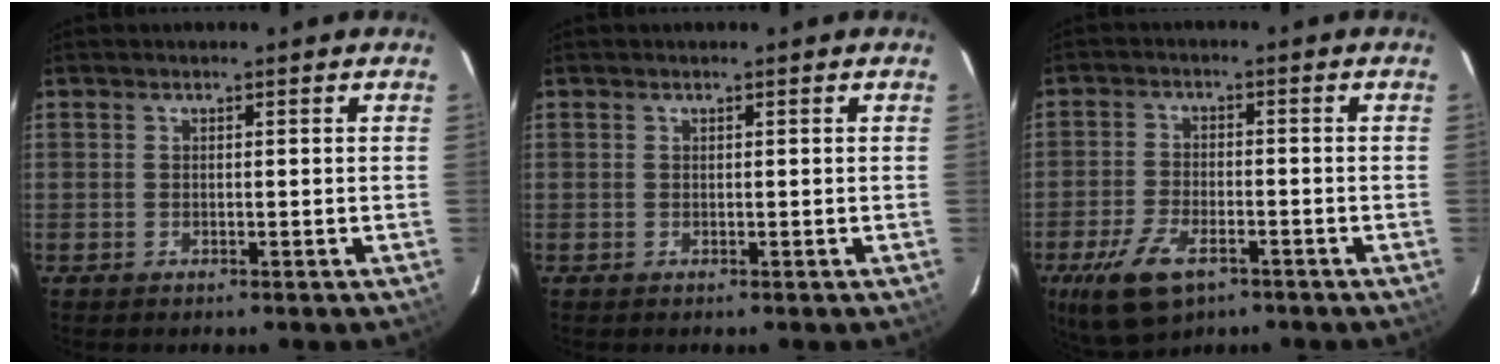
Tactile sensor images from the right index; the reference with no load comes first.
{"total": 0.0}
{"total": 10.3, "force": [-5.9, 4.9, 6.8], "torque": [-0.159, -0.018, -0.105]}